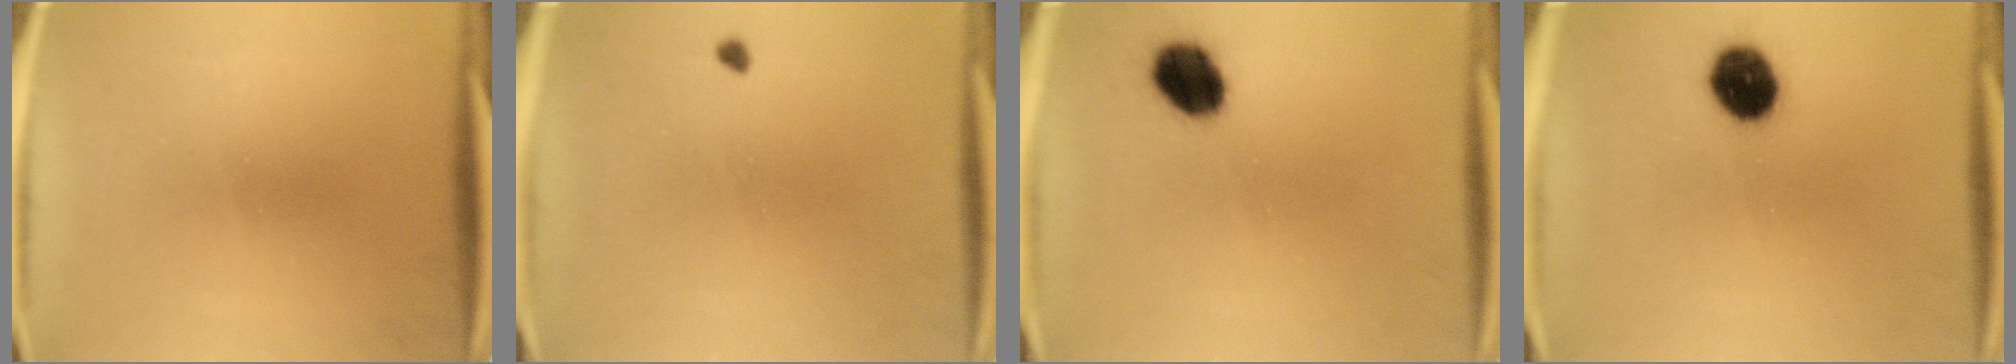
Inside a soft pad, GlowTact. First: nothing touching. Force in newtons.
{"total": 0.7}
{"total": 8.6}
{"total": 9.6}